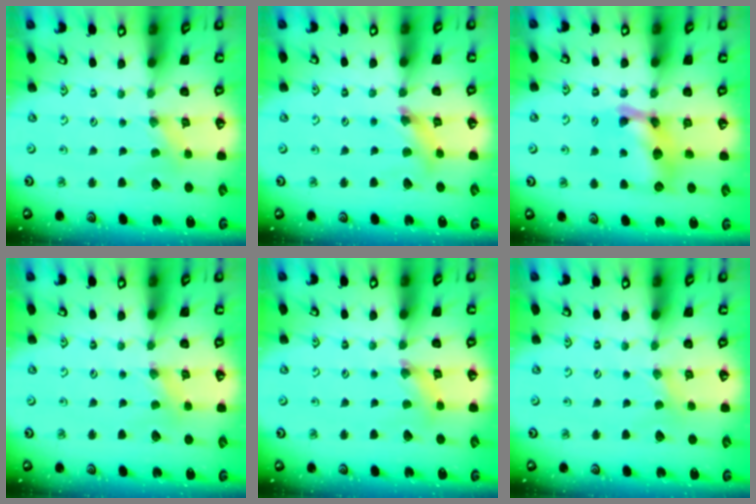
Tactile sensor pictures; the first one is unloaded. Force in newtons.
{"total": 5.9, "press": 5.9, "slide": 0.5}
{"total": 15.3, "press": 15.3, "slide": 0.8}
{"total": 0.0}
{"total": 2.4, "press": 2.4, "slide": 0.2}
{"total": 1.1, "press": 1.1, "slide": 0.2}